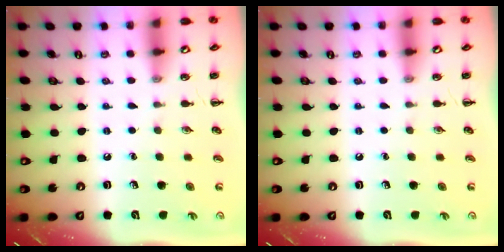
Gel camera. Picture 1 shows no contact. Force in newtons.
{"total": 0.0}